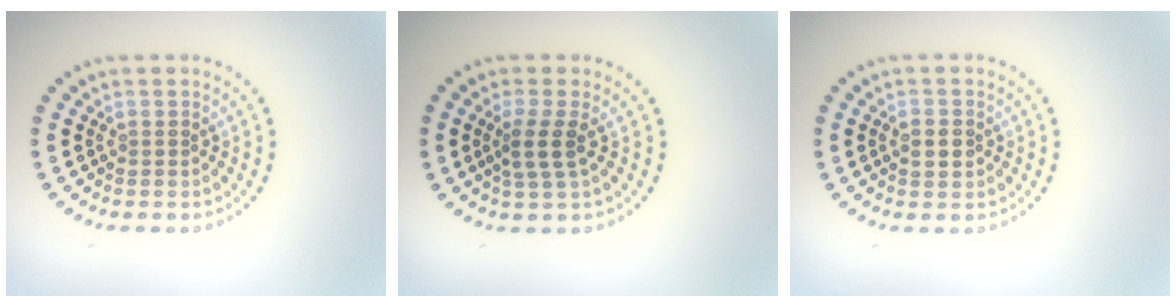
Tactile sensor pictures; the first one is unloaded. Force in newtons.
{"total": 2.5, "press": 1.9, "slide": 1.5}
{"total": 1.6, "press": 1.6, "slide": 0.0}